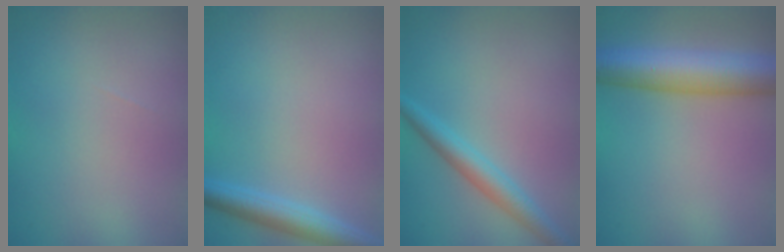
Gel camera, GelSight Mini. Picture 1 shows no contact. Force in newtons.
{"total": 3.2, "press": 3.2, "slide": 0.1}
{"total": 2.7, "press": 2.7, "slide": 0.1}
{"total": 7.9, "press": 7.9, "slide": 0.2}